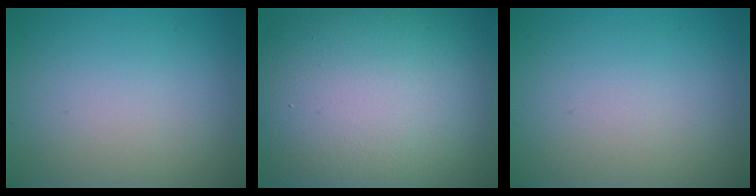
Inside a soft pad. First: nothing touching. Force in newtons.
{"total": 16.6, "press": 16.6, "slide": 0.7}
{"total": 0.0}